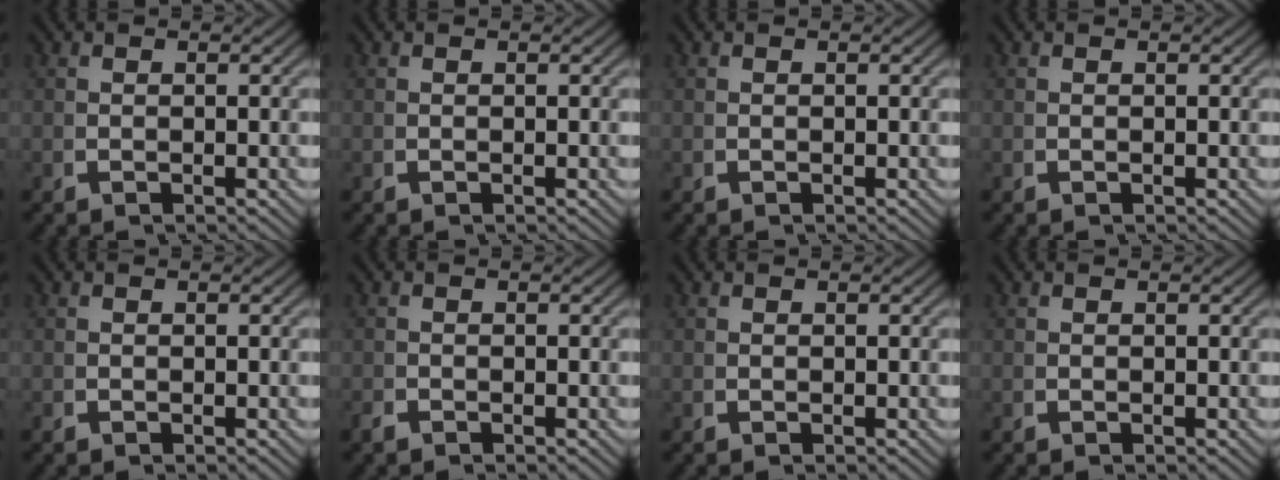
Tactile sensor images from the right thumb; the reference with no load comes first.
{"total": 0.0}
{"total": 0.0}
{"total": 0.0}
{"total": 0.0}
{"total": 0.6, "force": [-0.6, 0.0, -0.1], "torque": [0.005, -0.003, -0.013]}
{"total": 0.0}
{"total": 0.0}